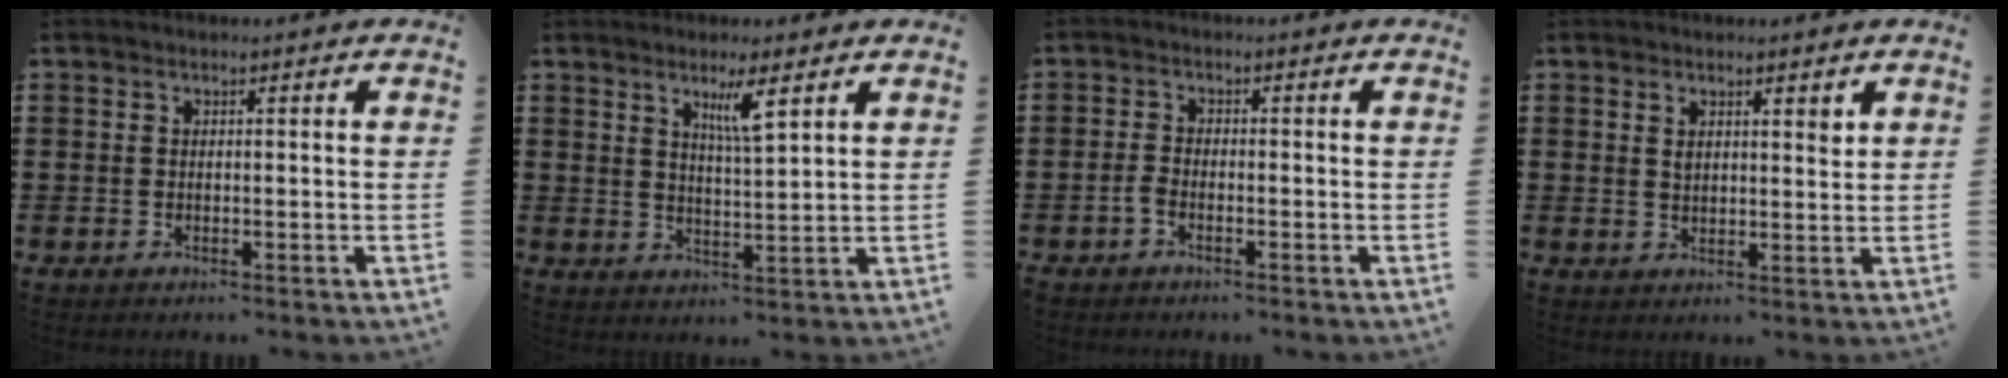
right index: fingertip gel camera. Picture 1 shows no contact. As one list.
[{"total": 4.4, "force": [2.6, 0.5, 3.5], "torque": [-0.068, 0.000, 0.042]}, {"total": 1.6, "force": [-1.0, 0.5, 1.1], "torque": [-0.029, -0.001, -0.023]}, {"total": 2.2, "force": [1.4, 1.0, 1.4], "torque": [-0.021, 0.001, 0.023]}]